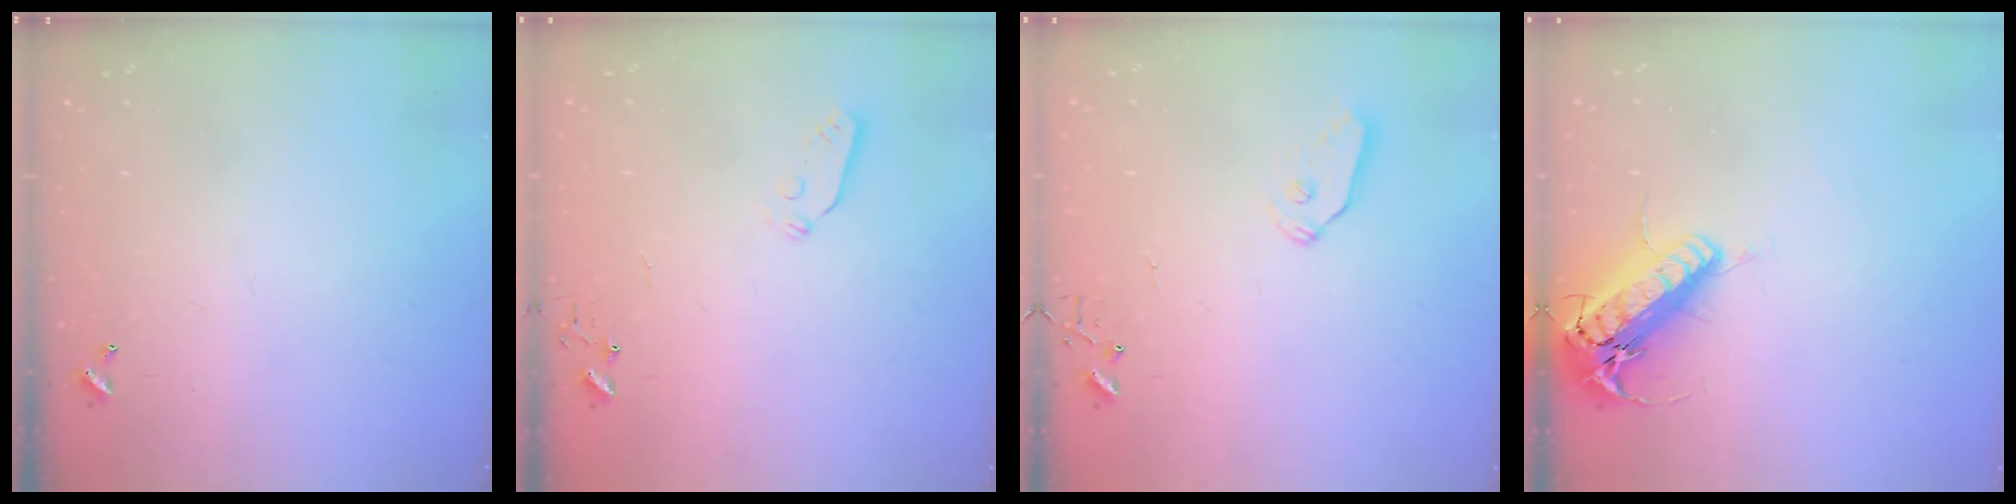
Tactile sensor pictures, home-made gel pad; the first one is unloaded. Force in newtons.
{"total": 3.6, "press": 3.6, "slide": 0.6}
{"total": 6.3, "press": 6.3, "slide": 0.1}
{"total": 18.2, "press": 17.8, "slide": 3.8}